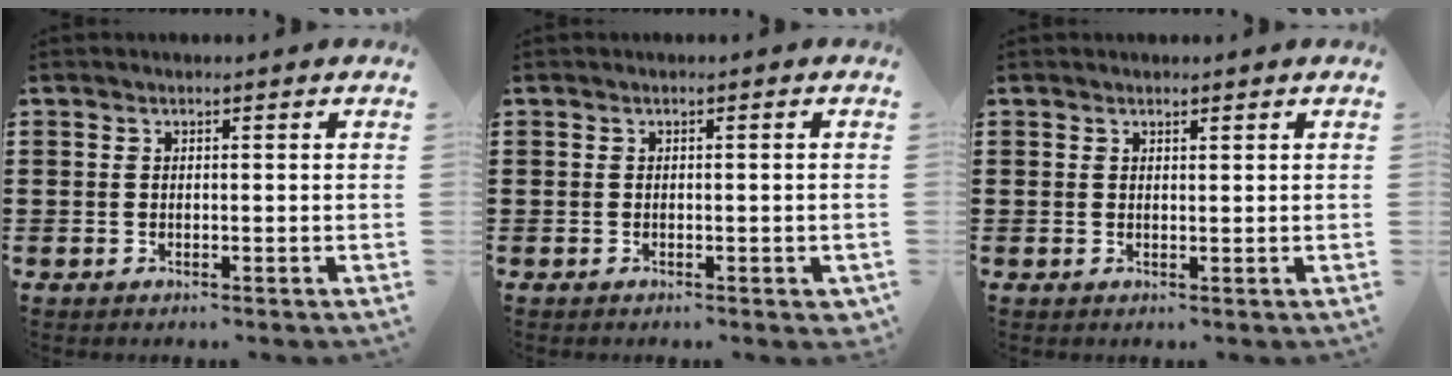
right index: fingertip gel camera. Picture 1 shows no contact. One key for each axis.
{"total": 0.6, "fx": -0.3, "fy": 0.2, "fz": 0.5, "tx": -0.010, "ty": -0.004, "tz": -0.004}
{"total": 0.6, "fx": 0.5, "fy": 0.2, "fz": 0.2, "tx": -0.004, "ty": 0.002, "tz": 0.010}